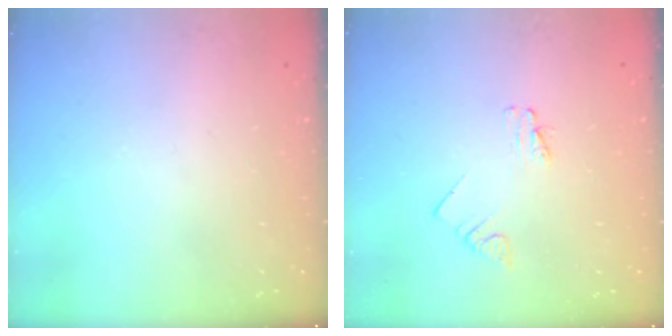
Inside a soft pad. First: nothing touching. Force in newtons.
{"total": 1.6, "press": 1.6, "slide": 0.2}